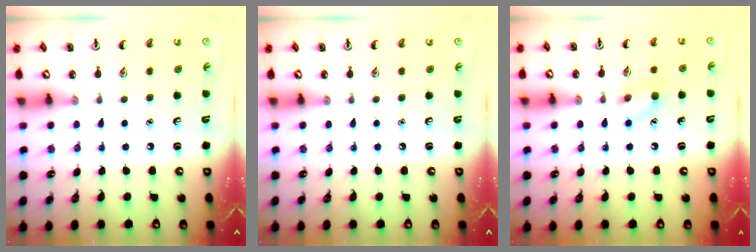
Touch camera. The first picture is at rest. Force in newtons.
{"total": 0.0}
{"total": 7.7, "press": 7.6, "slide": 1.0}